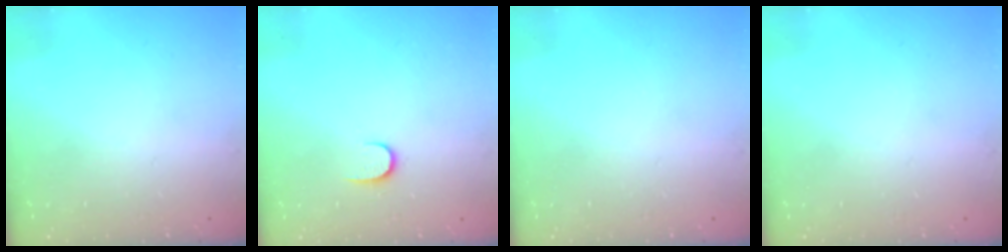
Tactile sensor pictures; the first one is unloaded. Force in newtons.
{"total": 6.1, "press": 6.0, "slide": 0.6}
{"total": 0.0}
{"total": 0.0}